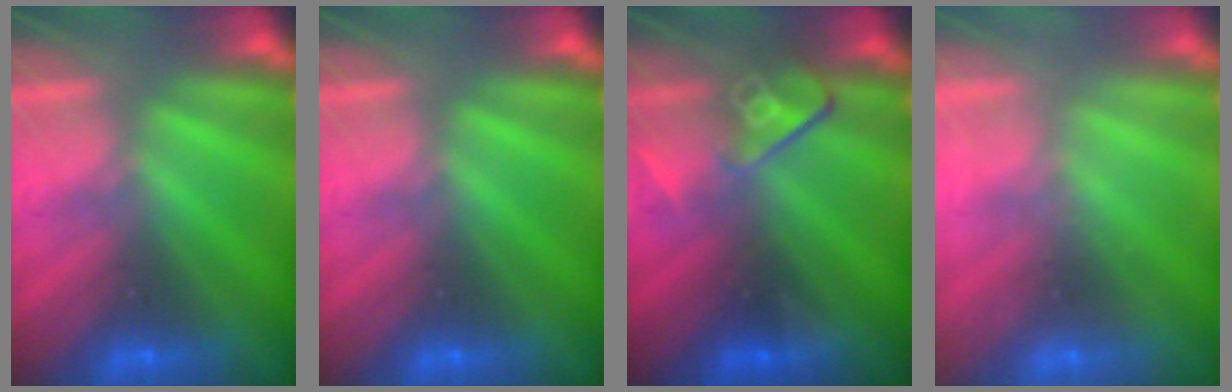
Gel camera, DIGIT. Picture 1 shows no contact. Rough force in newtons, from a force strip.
{"total": 0.0}
{"total": 2.7}
{"total": 2.3}